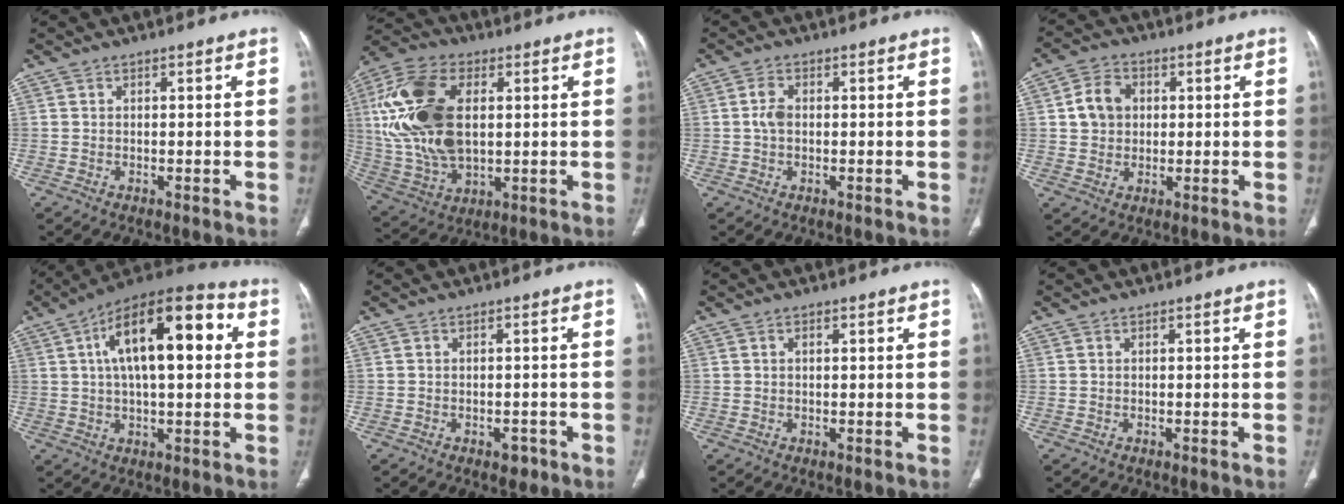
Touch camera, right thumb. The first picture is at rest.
{"total": 20.4, "force": [3.2, 11.9, 16.2], "torque": [-0.337, -0.002, 0.064]}
{"total": 2.7, "force": [0.0, 1.6, 2.1], "torque": [-0.047, 0.004, -0.005]}
{"total": 6.9, "force": [1.2, 5.7, 3.7], "torque": [-0.049, 0.006, 0.018]}
{"total": 18.9, "force": [4.2, 8.0, 16.6], "torque": [-0.240, 0.023, 0.056]}
{"total": 2.0, "force": [-1.1, 1.3, 1.1], "torque": [-0.006, 0.004, -0.009]}
{"total": 0.8, "force": [0.3, 0.4, 0.6], "torque": [-0.013, 0.002, 0.005]}
{"total": 0.0}